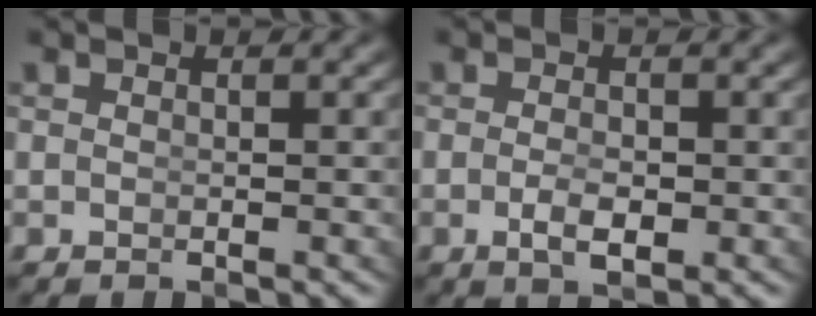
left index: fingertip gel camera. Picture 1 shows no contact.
{"total": 2.3, "force": [-1.0, 0.8, 1.9], "torque": [-0.036, -0.017, -0.009]}